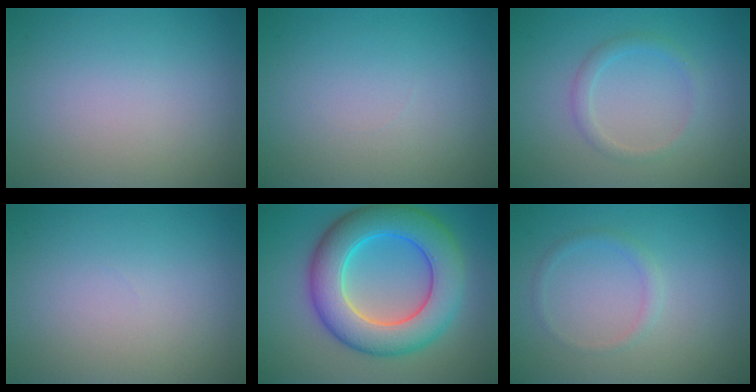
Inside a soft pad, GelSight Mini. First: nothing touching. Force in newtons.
{"total": 0.0}
{"total": 1.5, "press": 1.5, "slide": 0.1}
{"total": 0.0}
{"total": 9.7, "press": 9.7, "slide": 0.1}
{"total": 1.2, "press": 1.2, "slide": 0.0}